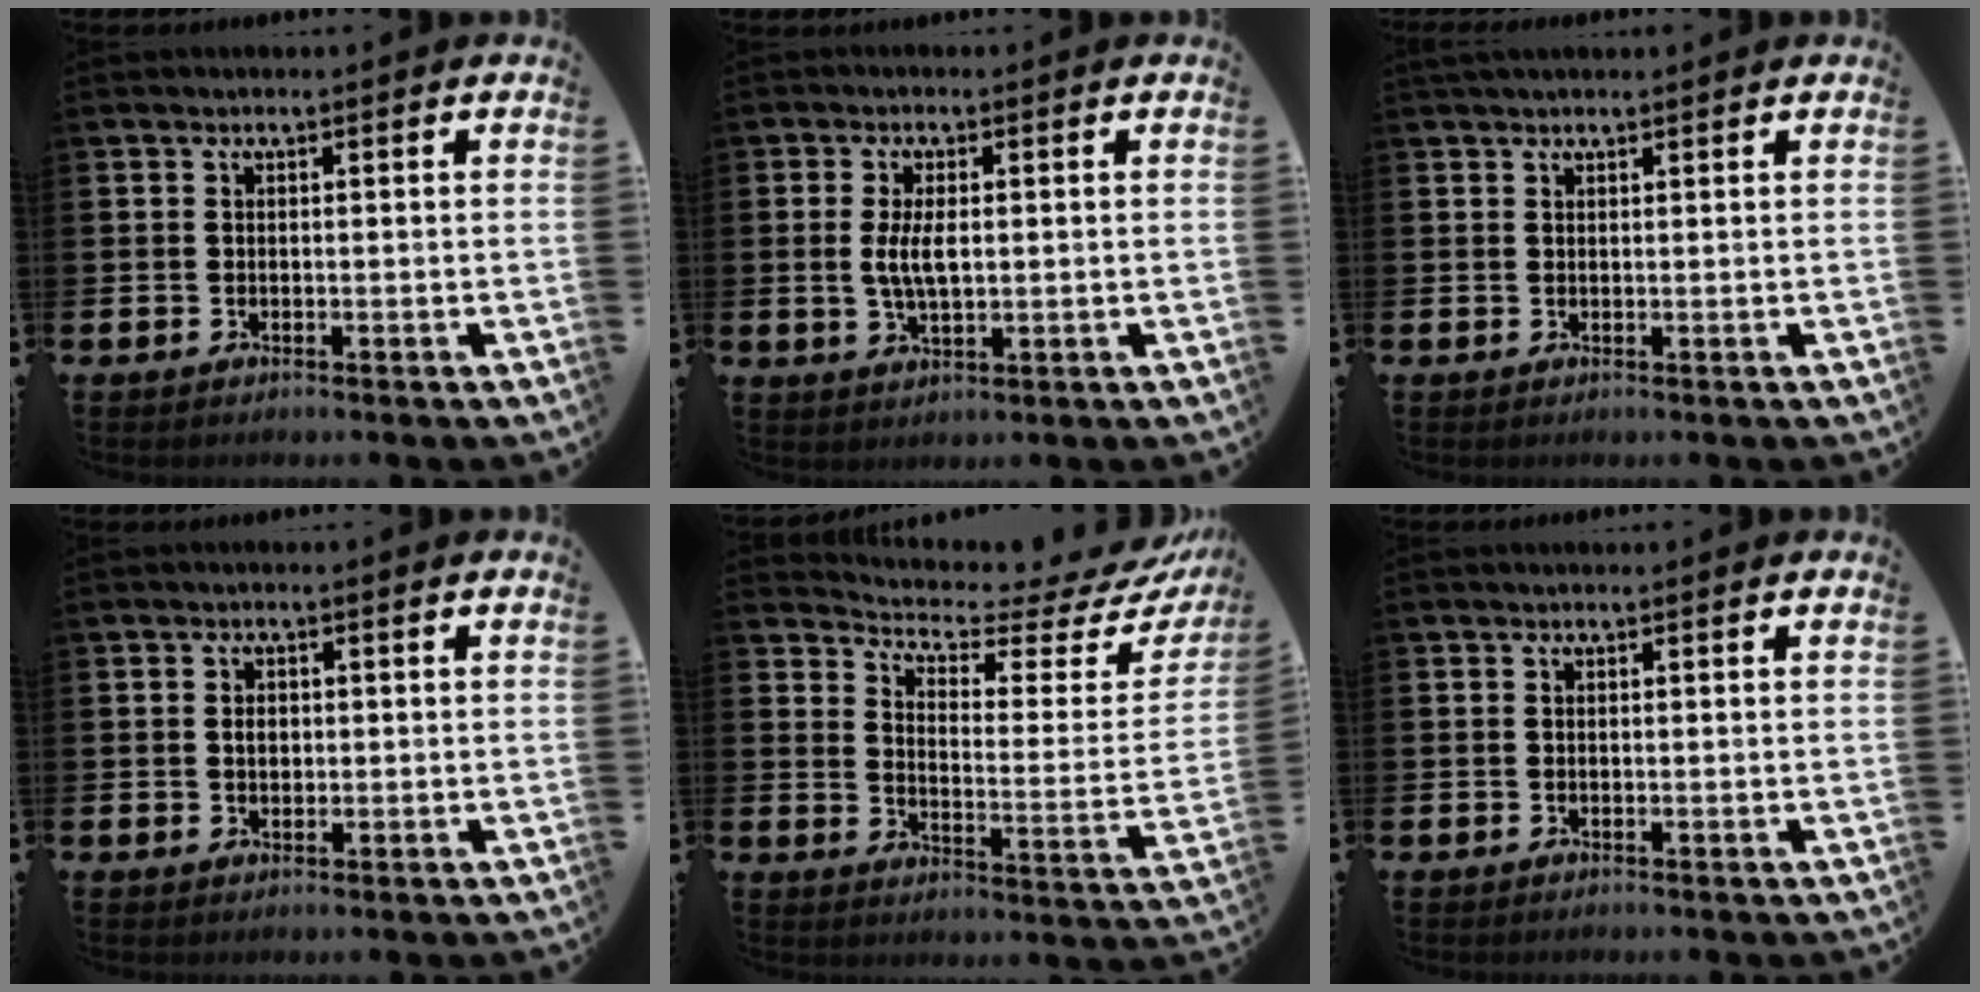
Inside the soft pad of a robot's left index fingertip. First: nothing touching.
{"total": 4.3, "force": [0.5, 1.8, 3.9], "torque": [-0.069, 0.003, 0.006]}
{"total": 1.2, "force": [1.1, 0.2, 0.4], "torque": [0.000, -0.001, 0.019]}
{"total": 1.6, "force": [0.3, 1.2, 1.0], "torque": [-0.006, 0.002, 0.000]}
{"total": 4.8, "force": [4.4, 1.1, 1.4], "torque": [-0.051, -0.045, 0.068]}
{"total": 0.0}